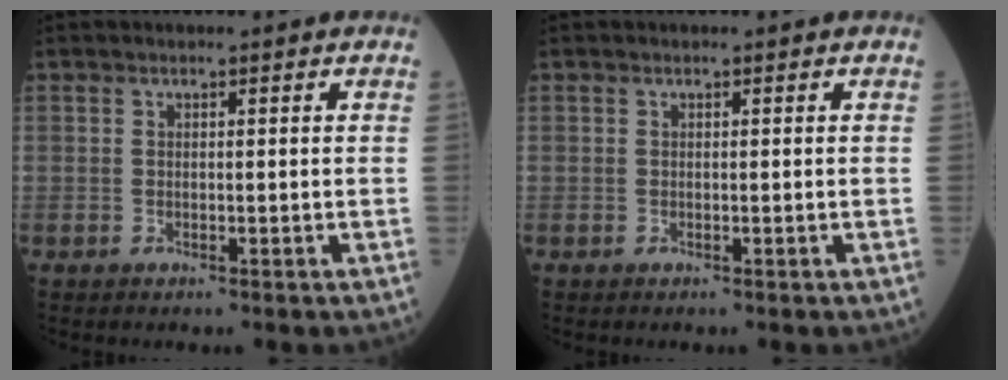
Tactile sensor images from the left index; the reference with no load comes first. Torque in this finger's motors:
{"motor_torque": [0.00, -0.01, 0.01, 0.00]}